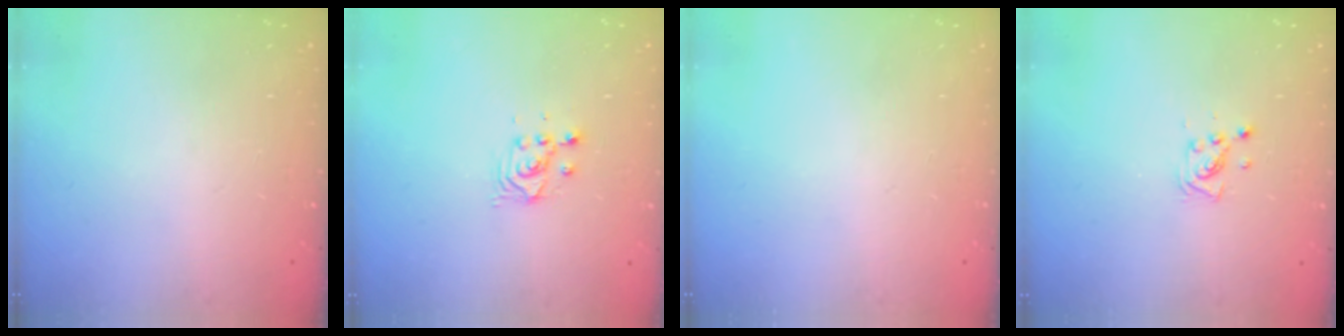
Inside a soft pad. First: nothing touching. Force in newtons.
{"total": 2.8, "press": 2.8, "slide": 0.1}
{"total": 0.0}
{"total": 4.6, "press": 4.4, "slide": 1.4}